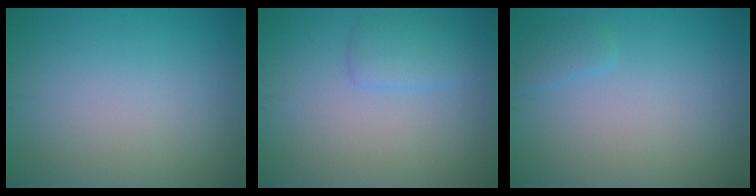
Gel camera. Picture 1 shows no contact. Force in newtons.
{"total": 1.9, "press": 1.9, "slide": 0.1}
{"total": 1.0, "press": 1.0, "slide": 0.0}